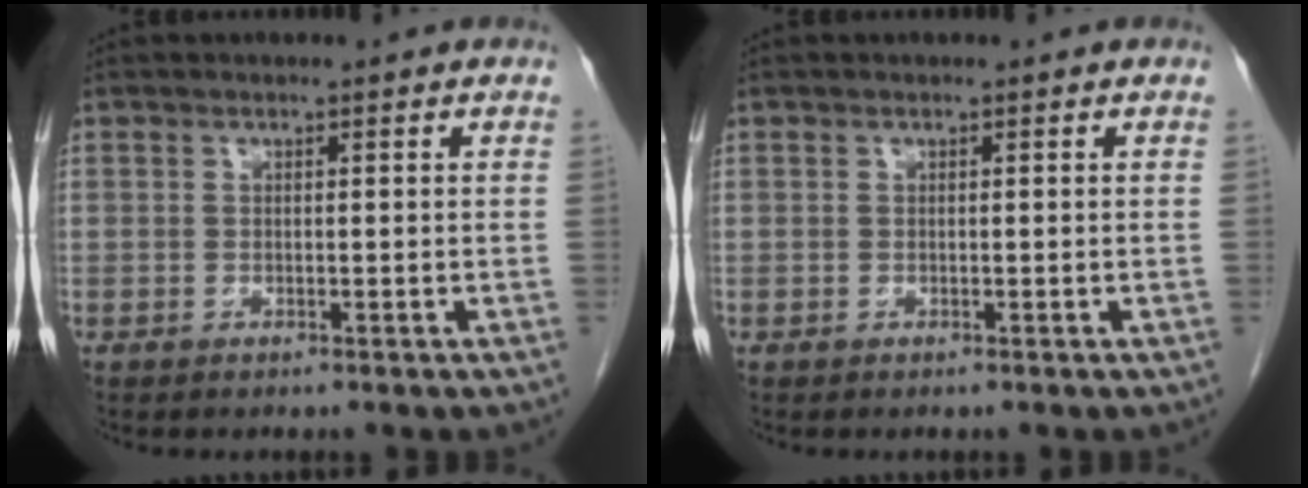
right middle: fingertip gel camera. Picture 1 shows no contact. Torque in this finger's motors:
{"motor_torque": [-0.02, -0.01, 0.00, 0.00]}